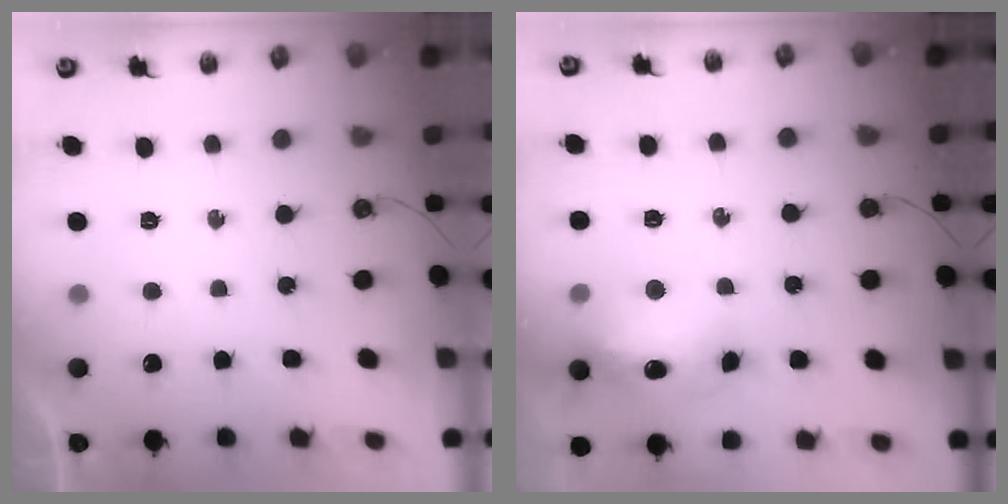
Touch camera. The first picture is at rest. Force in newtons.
{"total": 15.3, "press": 15.2, "slide": 1.4}